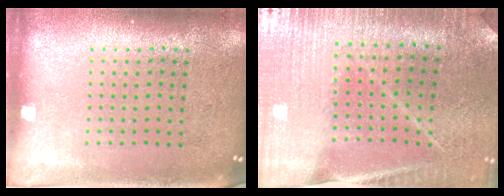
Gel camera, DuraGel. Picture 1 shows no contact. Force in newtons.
{"total": 1.7, "press": 1.7, "slide": 0.1}